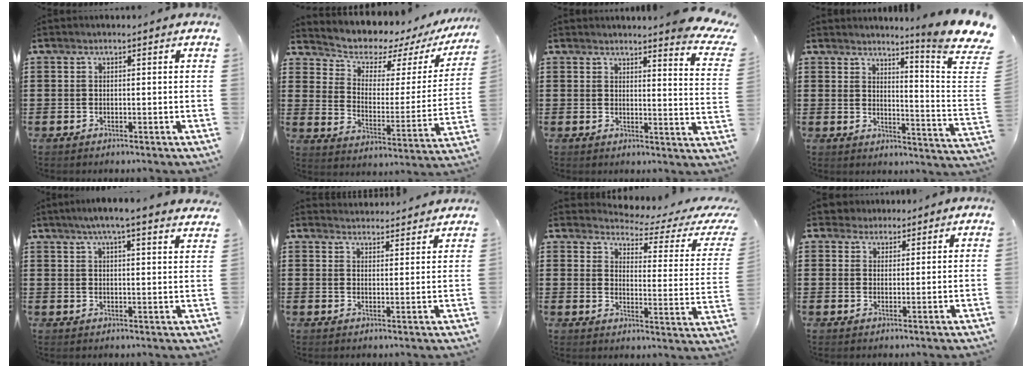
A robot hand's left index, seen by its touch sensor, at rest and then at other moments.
{"total": 5.3, "force": [4.7, 2.2, 1.1], "torque": [-0.047, -0.039, 0.076]}
{"total": 4.2, "force": [3.8, -0.3, 1.7], "torque": [-0.035, -0.025, 0.063]}
{"total": 6.9, "force": [5.6, -0.9, 3.9], "torque": [-0.074, -0.050, 0.088]}
{"total": 4.7, "force": [4.0, -0.4, 2.5], "torque": [-0.060, -0.010, 0.070]}
{"total": 3.1, "force": [3.1, 0.1, -0.2], "torque": [0.003, -0.018, 0.057]}
{"total": 3.5, "force": [3.1, 0.5, 1.6], "torque": [-0.046, -0.029, 0.044]}
{"total": 3.0, "force": [2.4, 1.8, 0.0], "torque": [-0.012, 0.009, 0.045]}